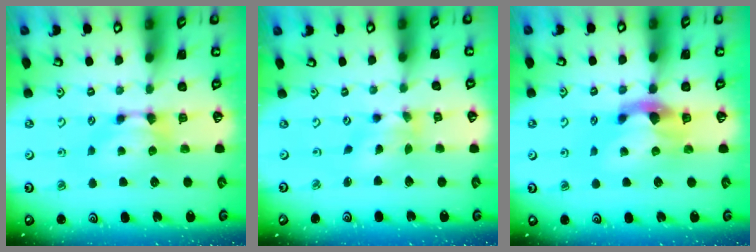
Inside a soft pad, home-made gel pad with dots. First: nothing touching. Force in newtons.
{"total": 1.4, "press": 0.4, "slide": 1.4}
{"total": 3.8, "press": 3.4, "slide": 1.6}